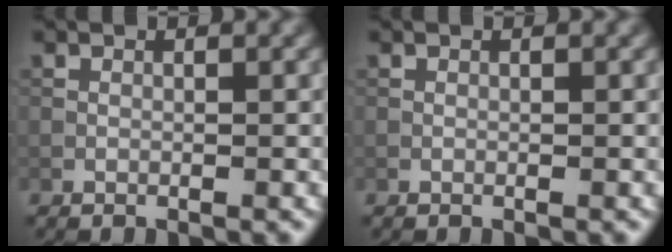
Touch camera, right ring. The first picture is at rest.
{"total": 0.0}